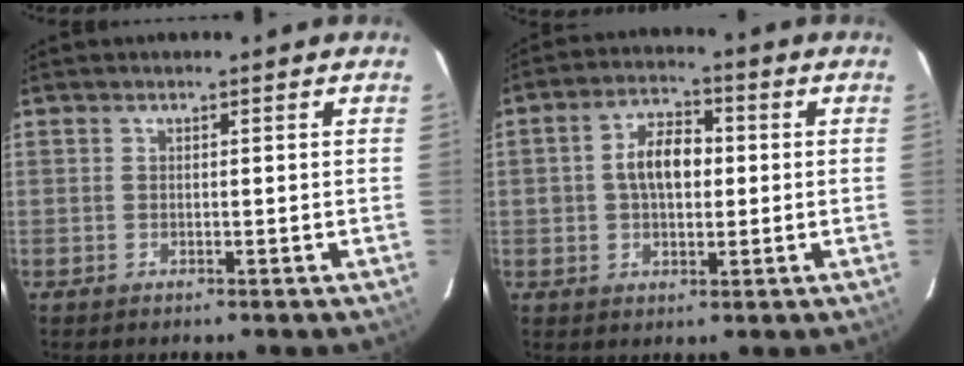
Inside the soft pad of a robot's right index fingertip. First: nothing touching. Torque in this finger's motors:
{"motor_torque": [0.34, 0.00, 0.22, 0.10]}